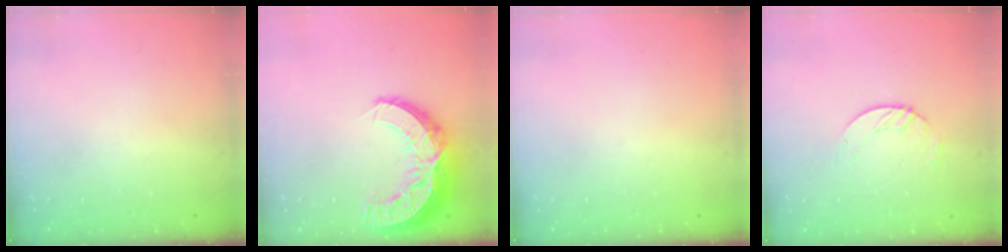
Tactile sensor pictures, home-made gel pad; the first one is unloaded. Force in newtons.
{"total": 16.4, "press": 16.4, "slide": 0.9}
{"total": 0.0}
{"total": 1.6, "press": 1.6, "slide": 0.2}